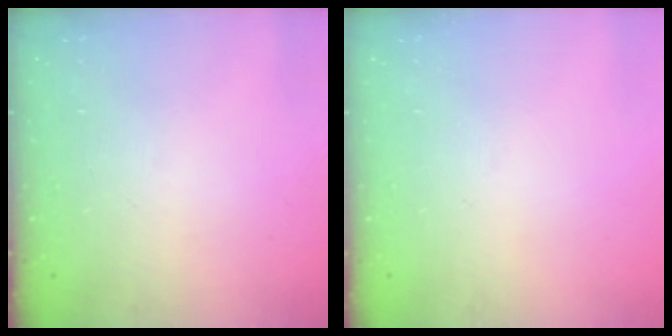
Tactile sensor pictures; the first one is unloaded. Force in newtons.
{"total": 0.0}